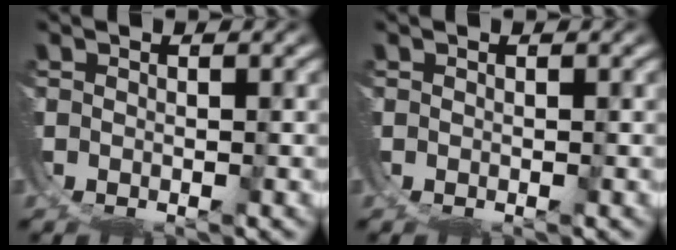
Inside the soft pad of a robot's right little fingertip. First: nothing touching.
{"total": 0.0}